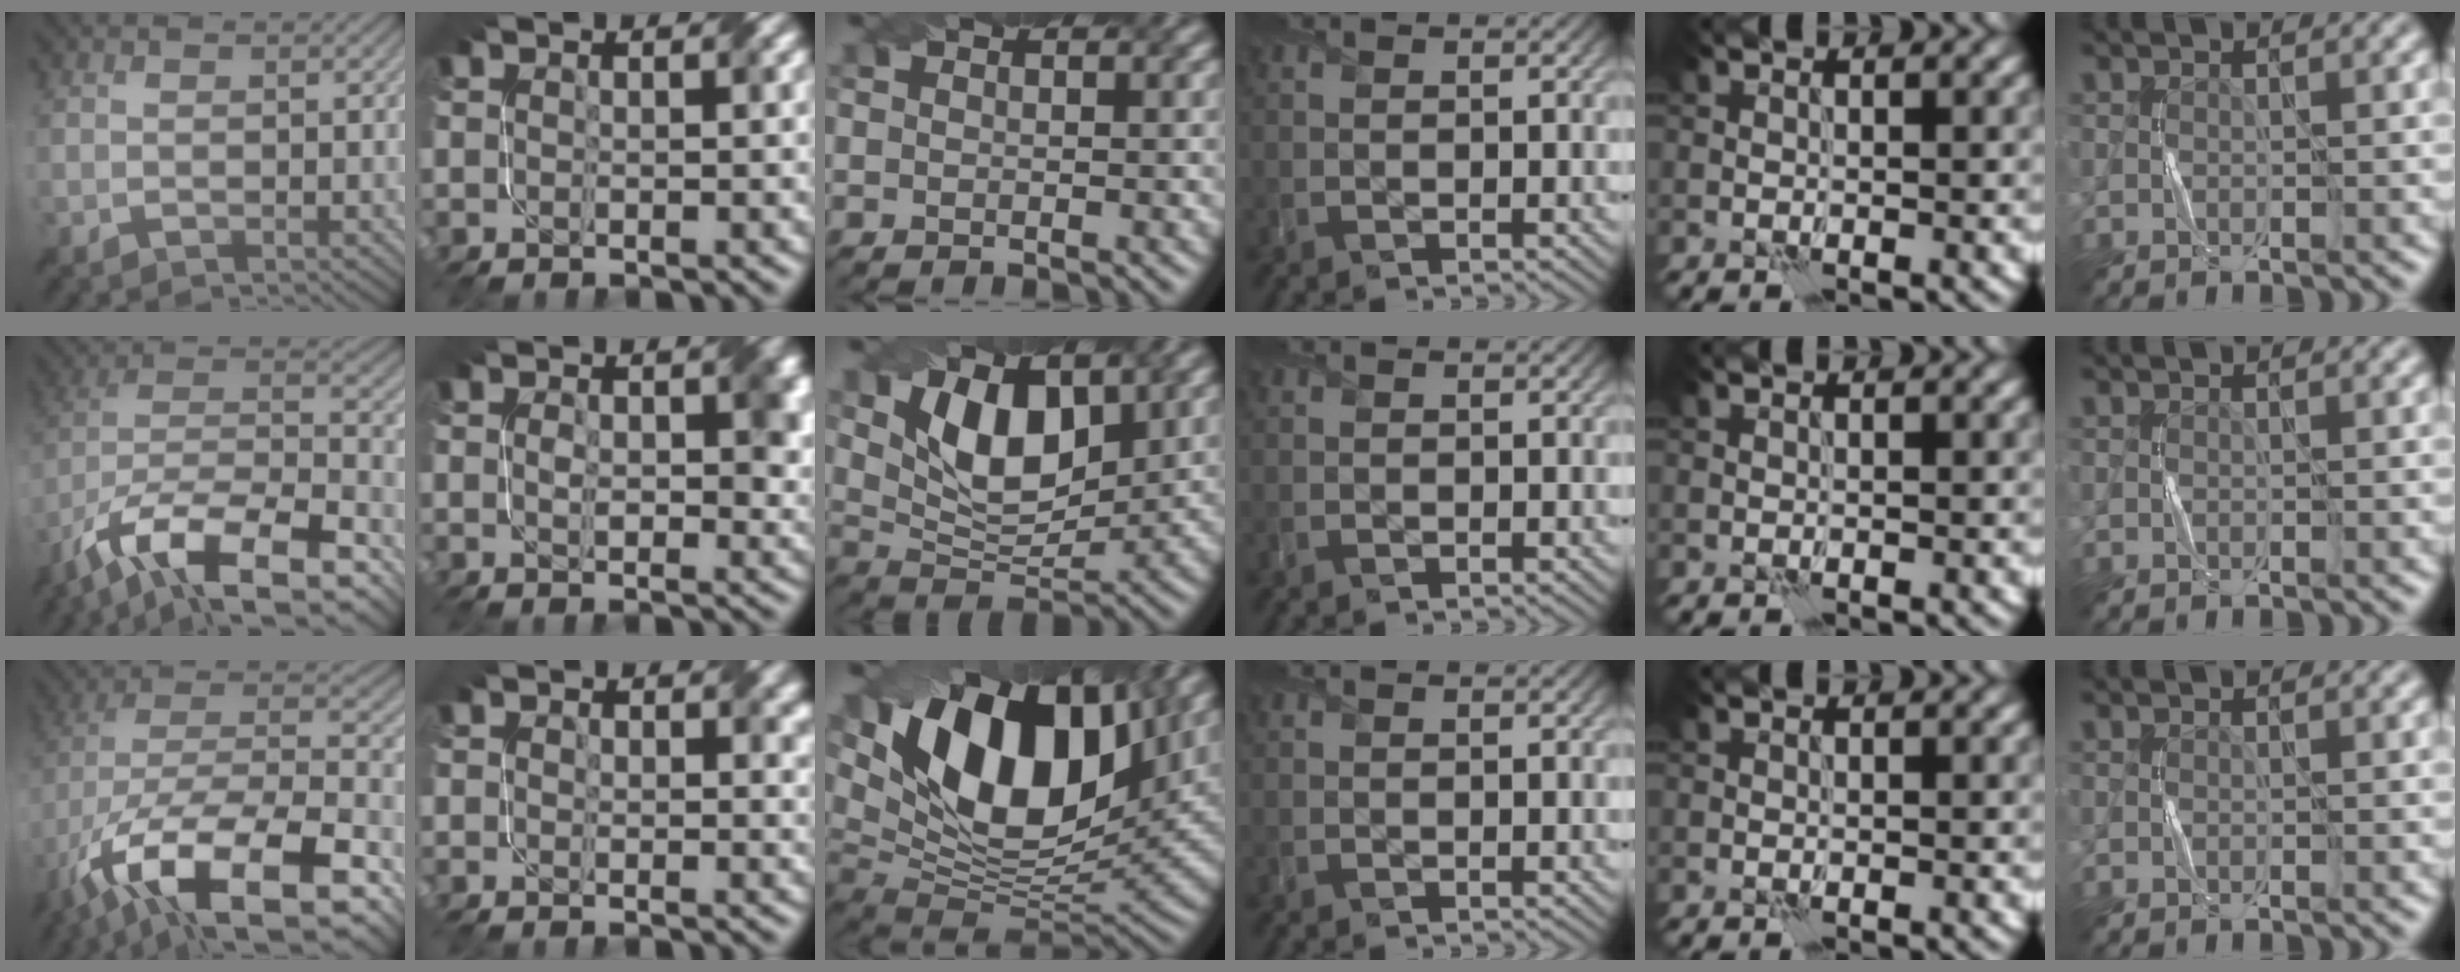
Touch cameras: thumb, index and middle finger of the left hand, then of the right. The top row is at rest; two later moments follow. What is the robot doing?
{"motion": "twist", "object": "screw"}